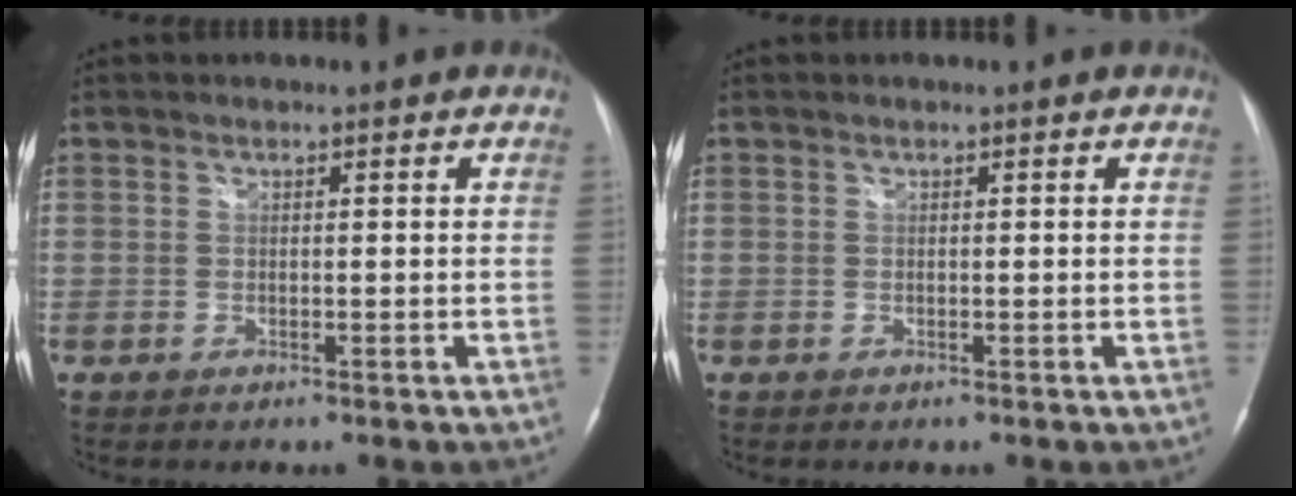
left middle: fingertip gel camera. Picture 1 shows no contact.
{"total": 0.0}